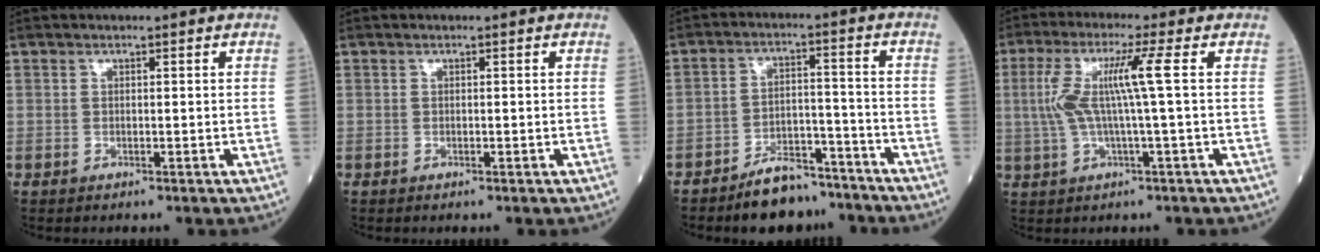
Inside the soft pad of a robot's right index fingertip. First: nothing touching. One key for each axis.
{"total": 0.0}
{"total": 8.1, "fx": -6.8, "fy": 3.2, "fz": 3.0, "tx": -0.045, "ty": 0.012, "tz": -0.111}
{"total": 7.8, "fx": 0.8, "fy": -0.8, "fz": 7.8, "tx": -0.167, "ty": 0.018, "tz": 0.017}